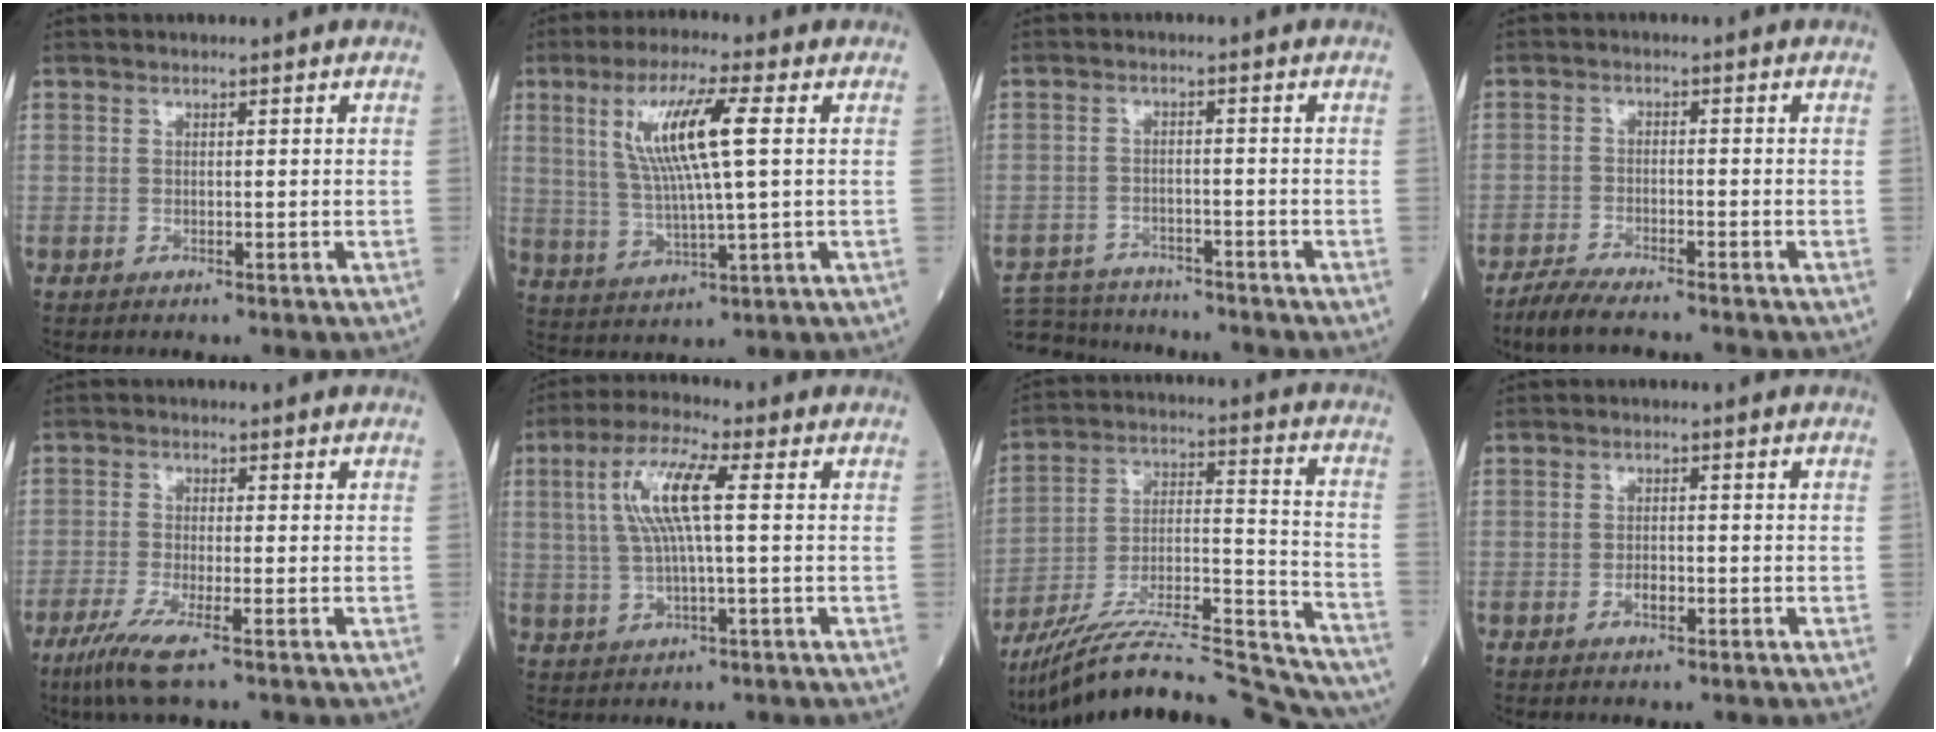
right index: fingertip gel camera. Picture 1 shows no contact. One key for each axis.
{"total": 10.9, "fx": 2.8, "fy": 0.5, "fz": 10.5, "tx": -0.210, "ty": 0.004, "tz": 0.055}
{"total": 8.8, "fx": -8.6, "fy": 1.5, "fz": 1.3, "tx": -0.024, "ty": 0.001, "tz": -0.138}
{"total": 6.9, "fx": -6.1, "fy": 0.4, "fz": 3.3, "tx": -0.056, "ty": -0.019, "tz": -0.104}
{"total": 5.8, "fx": -3.5, "fy": 0.3, "fz": 4.7, "tx": -0.097, "ty": -0.019, "tz": -0.067}
{"total": 8.9, "fx": 1.7, "fy": 0.9, "fz": 8.6, "tx": -0.181, "ty": 0.013, "tz": 0.033}
{"total": 28.6, "fx": -26.8, "fy": 1.3, "fz": 10.0, "tx": -0.127, "ty": -0.002, "tz": -0.404}
{"total": 1.9, "fx": -0.8, "fy": 0.7, "fz": 1.5, "tx": -0.025, "ty": 0.002, "tz": -0.013}